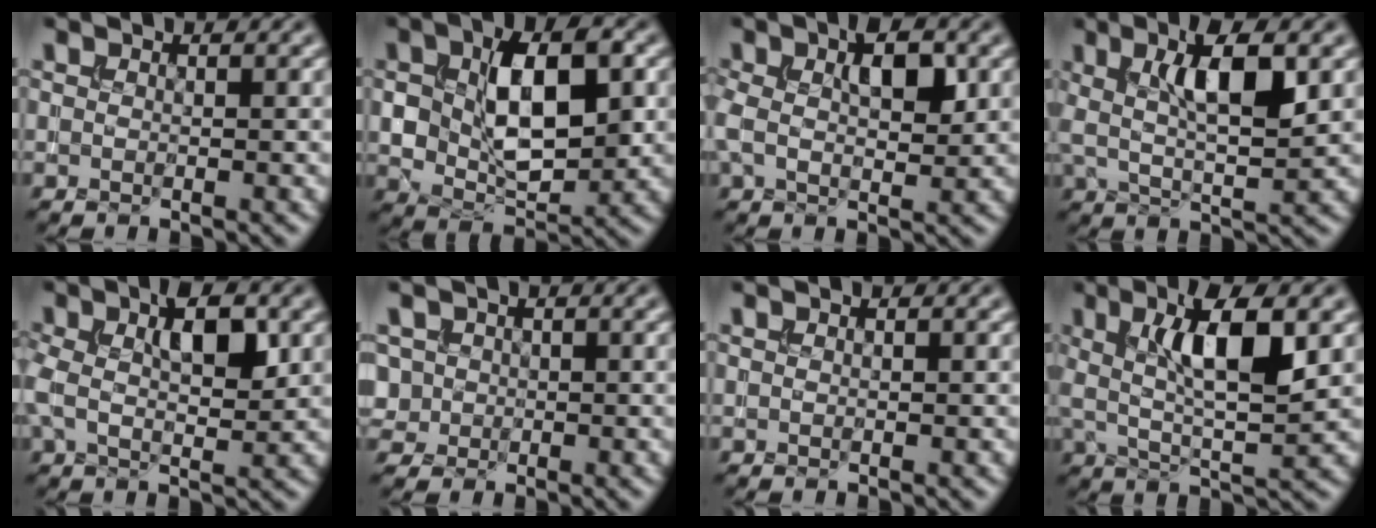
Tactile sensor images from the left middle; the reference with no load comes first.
{"total": 8.9, "force": [1.1, 5.2, 7.2], "torque": [-0.133, -0.003, 0.022]}
{"total": 5.6, "force": [1.2, 2.7, 4.7], "torque": [-0.091, 0.010, 0.019]}
{"total": 6.5, "force": [1.8, 1.7, 6.0], "torque": [-0.106, 0.005, 0.031]}
{"total": 6.3, "force": [1.5, 2.8, 5.5], "torque": [-0.105, 0.011, 0.024]}
{"total": 2.6, "force": [0.2, 2.5, 0.6], "torque": [-0.011, 0.013, 0.010]}
{"total": 0.0}
{"total": 7.6, "force": [2.0, 2.0, 7.1], "torque": [-0.126, 0.004, 0.033]}